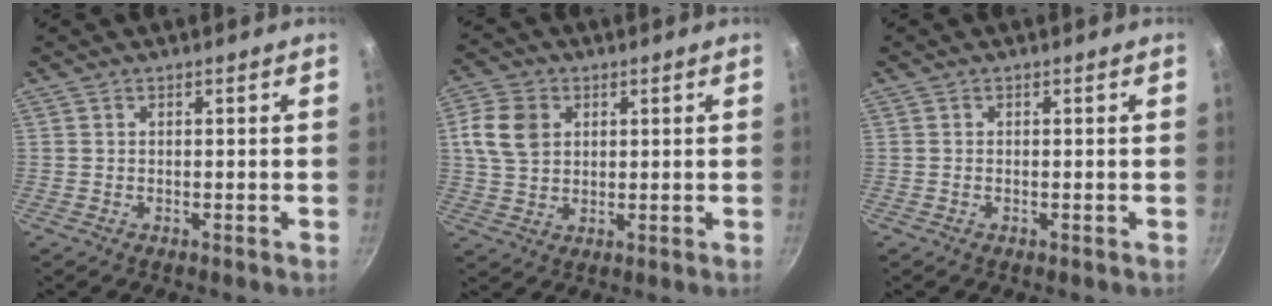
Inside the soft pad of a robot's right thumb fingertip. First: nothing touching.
{"total": 8.3, "force": [2.2, 6.3, 5.0], "torque": [-0.083, 0.004, 0.038]}
{"total": 0.0}